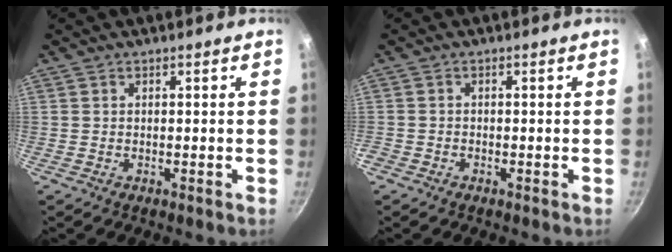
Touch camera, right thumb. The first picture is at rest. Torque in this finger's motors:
{"motor_torque": [0.63, 0.54, 0.46, 0.47, 0.05]}